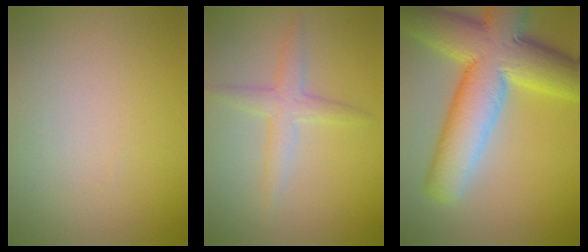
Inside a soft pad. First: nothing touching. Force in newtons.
{"total": 2.5, "press": 2.5, "slide": 0.1}
{"total": 12.0, "press": 12.0, "slide": 0.4}